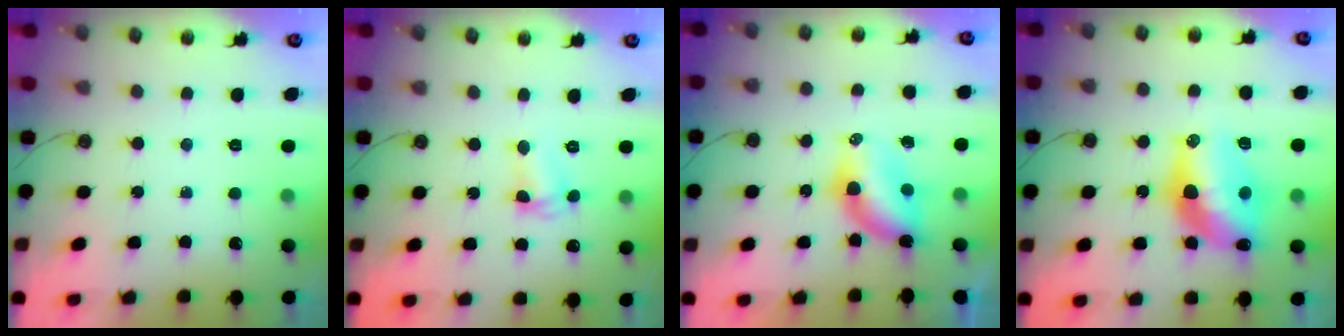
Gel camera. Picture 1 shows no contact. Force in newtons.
{"total": 3.6, "press": 3.5, "slide": 0.3}
{"total": 6.3, "press": 6.2, "slide": 0.5}
{"total": 15.3, "press": 15.1, "slide": 2.4}